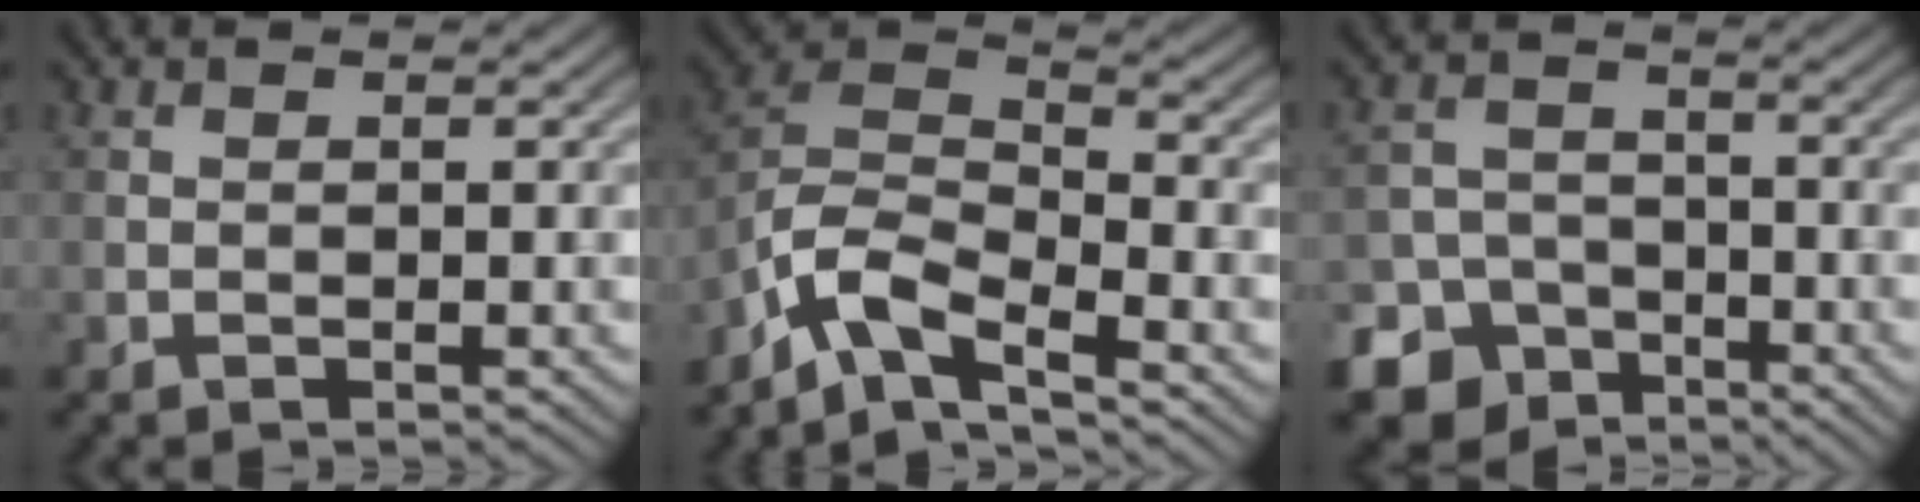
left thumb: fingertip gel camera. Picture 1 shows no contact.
{"total": 8.5, "force": [-6.2, 2.7, 5.1], "torque": [-0.106, -0.002, -0.145]}
{"total": 8.8, "force": [-5.9, 6.2, 2.4], "torque": [-0.048, -0.023, -0.112]}